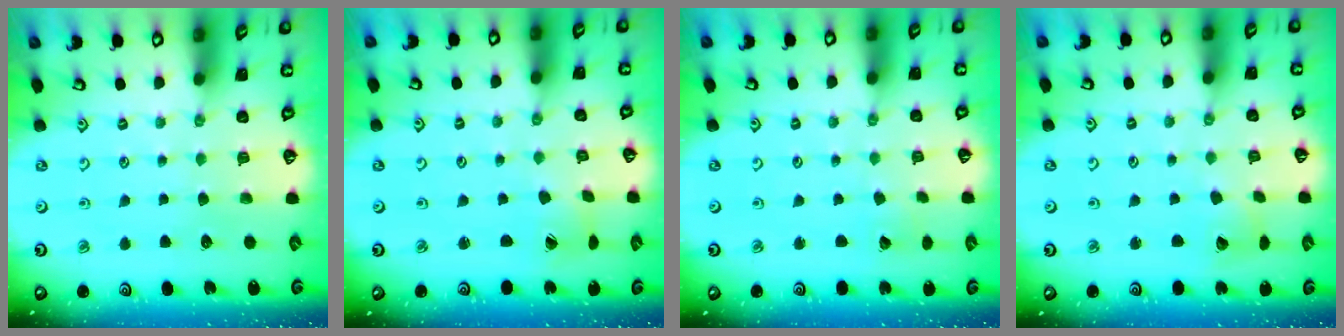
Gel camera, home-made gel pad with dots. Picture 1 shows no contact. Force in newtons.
{"total": 2.6, "press": 2.6, "slide": 0.3}
{"total": 2.7, "press": 2.6, "slide": 0.4}
{"total": 4.8, "press": 4.8, "slide": 0.5}